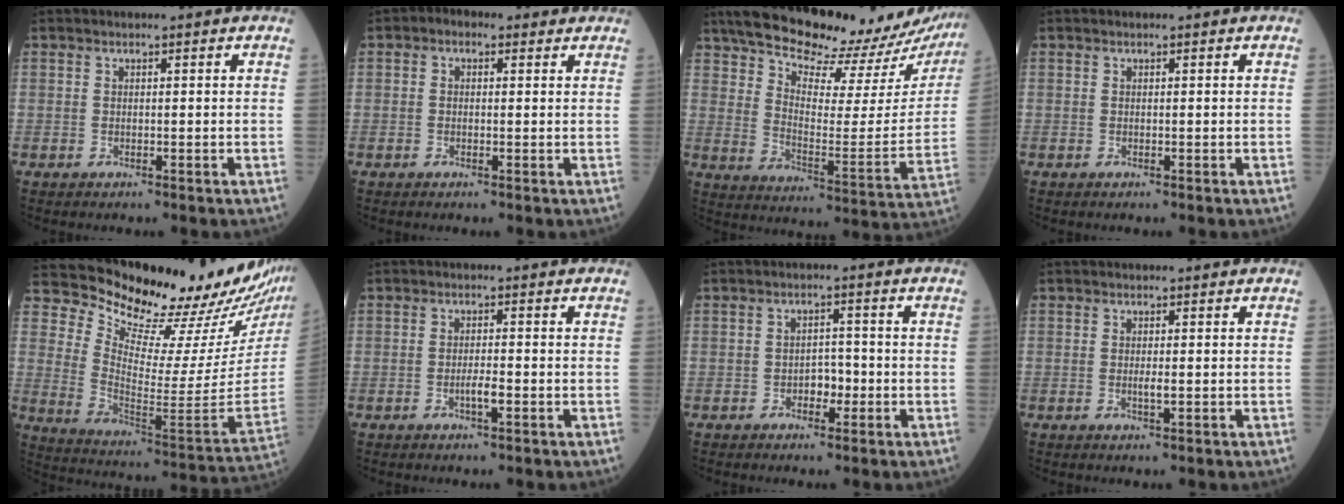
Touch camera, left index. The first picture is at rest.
{"total": 2.8, "force": [1.3, 1.9, 1.6], "torque": [-0.027, 0.021, 0.014]}
{"total": 26.7, "force": [23.6, 6.4, 10.8], "torque": [-0.174, -0.052, 0.308]}
{"total": 0.0}
{"total": 25.8, "force": [23.4, 1.9, 10.8], "torque": [-0.180, -0.134, 0.317]}
{"total": 2.2, "force": [-0.9, 0.3, 2.0], "torque": [-0.036, -0.001, -0.017]}
{"total": 2.8, "force": [-1.1, 1.7, 2.0], "torque": [-0.024, 0.006, -0.021]}
{"total": 1.3, "force": [-0.2, 0.3, 1.2], "torque": [-0.024, -0.004, -0.003]}